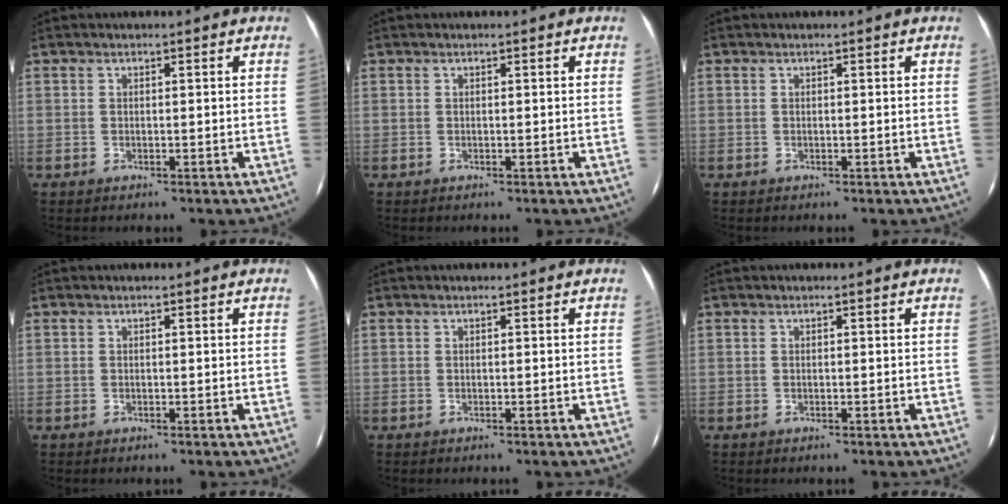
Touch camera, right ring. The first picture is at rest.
{"total": 0.0}
{"total": 0.0}
{"total": 0.0}
{"total": 0.0}
{"total": 0.0}